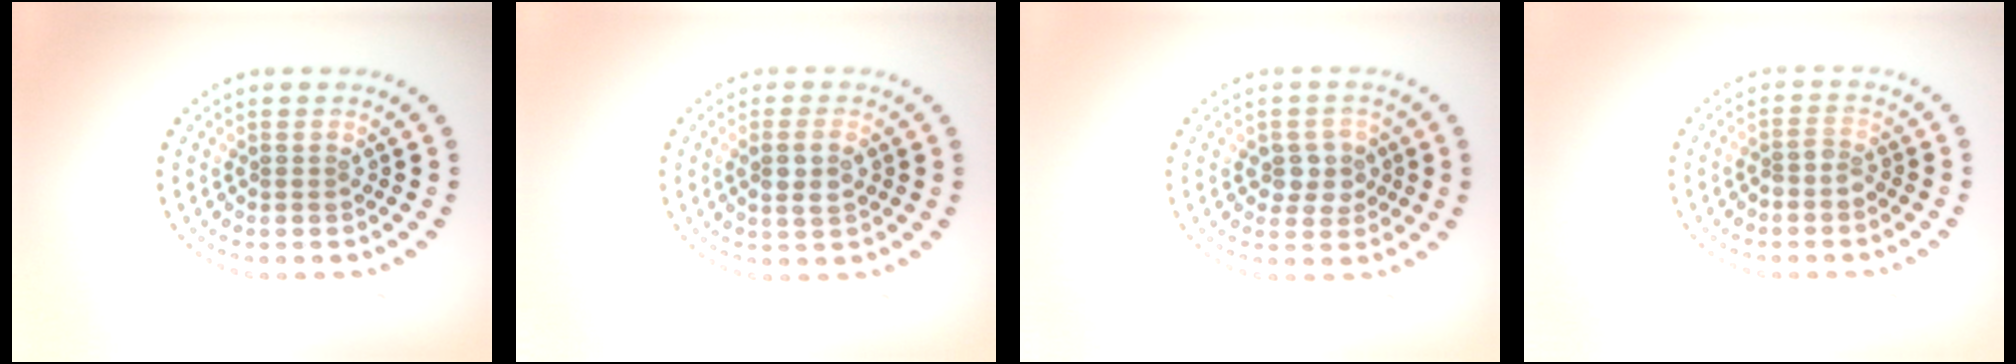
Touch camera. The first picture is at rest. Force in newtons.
{"total": 2.5, "press": 2.4, "slide": 0.7}
{"total": 2.5, "press": 2.4, "slide": 0.6}
{"total": 1.5, "press": 1.0, "slide": 1.0}